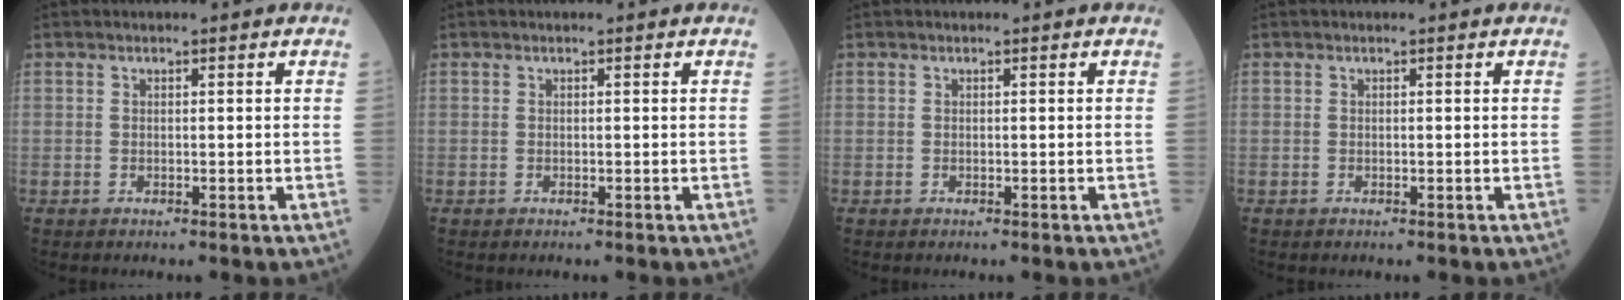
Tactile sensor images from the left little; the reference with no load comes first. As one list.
[{"total": 0.0}, {"total": 0.0}, {"total": 0.0}]